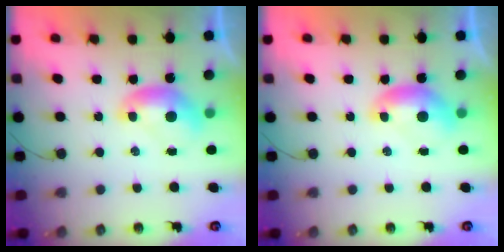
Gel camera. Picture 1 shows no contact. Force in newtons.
{"total": 0.0}